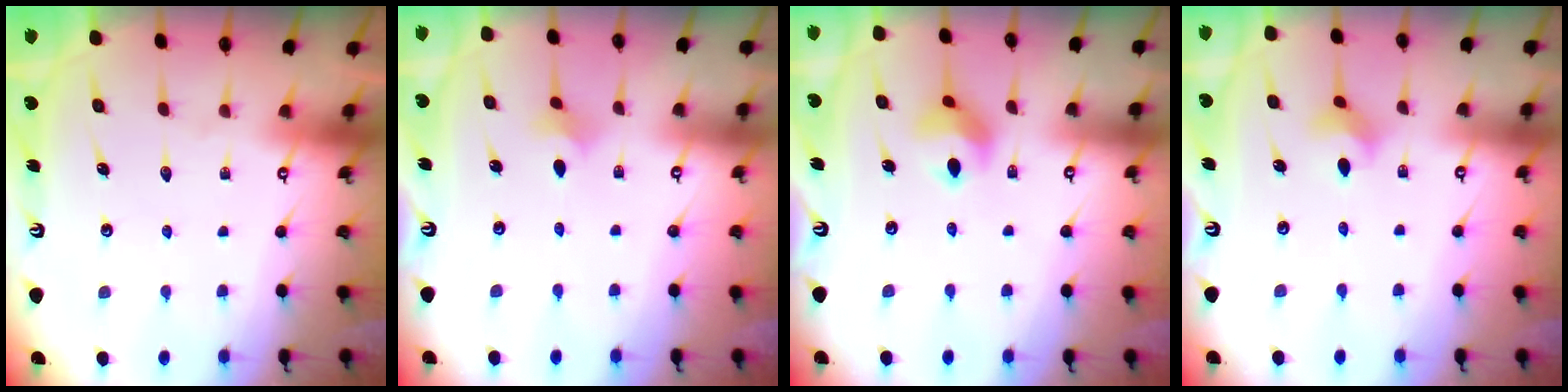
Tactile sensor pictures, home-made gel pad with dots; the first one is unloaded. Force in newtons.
{"total": 2.6, "press": 2.5, "slide": 0.5}
{"total": 8.5, "press": 8.4, "slide": 1.0}
{"total": 3.8, "press": 3.8, "slide": 0.3}